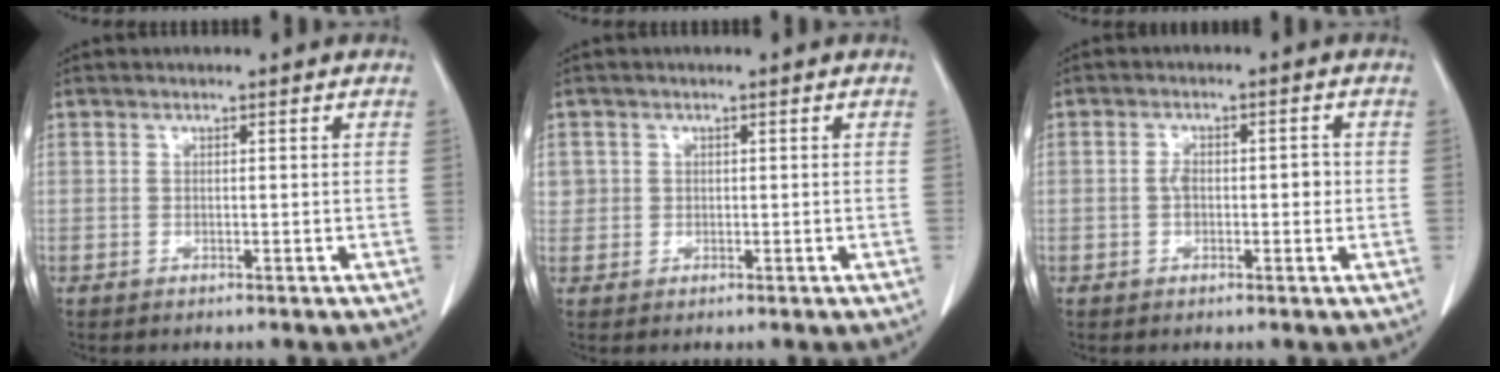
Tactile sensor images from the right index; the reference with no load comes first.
{"total": 1.7, "force": [0.4, 1.7, 0.1], "torque": [0.015, 0.006, 0.005]}
{"total": 3.3, "force": [-0.2, 1.8, 2.7], "torque": [-0.041, 0.015, -0.002]}